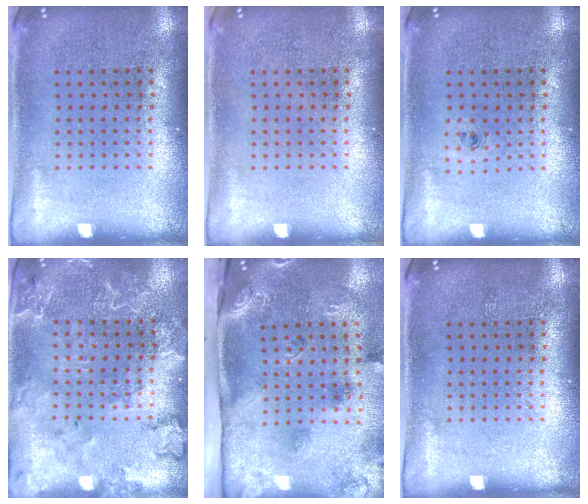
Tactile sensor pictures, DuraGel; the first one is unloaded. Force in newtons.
{"total": 0.0}
{"total": 0.5, "press": 0.3, "slide": 0.4}
{"total": 2.2, "press": 2.1, "slide": 0.5}
{"total": 3.2, "press": 2.0, "slide": 2.5}
{"total": 0.0}